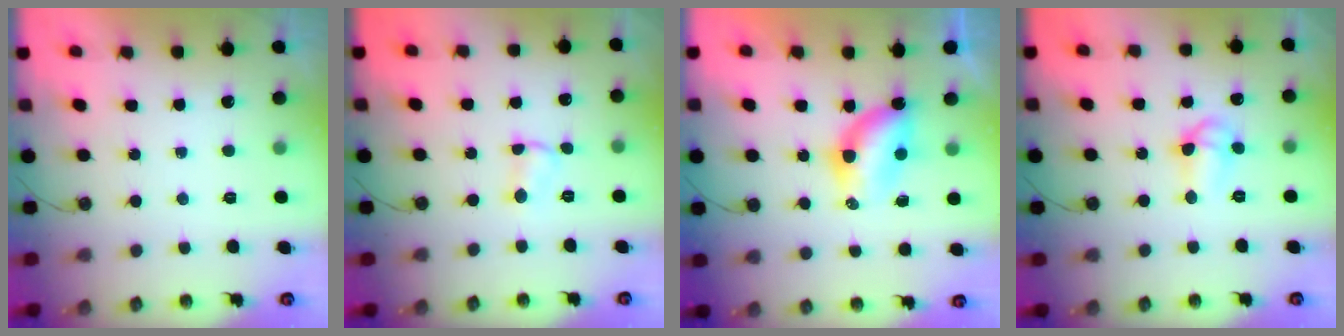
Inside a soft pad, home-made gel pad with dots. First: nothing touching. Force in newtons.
{"total": 2.8, "press": 2.8, "slide": 0.4}
{"total": 6.8, "press": 6.5, "slide": 2.0}
{"total": 7.9, "press": 7.3, "slide": 3.0}